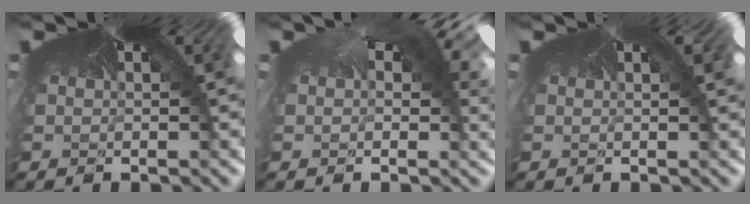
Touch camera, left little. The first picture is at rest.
{"total": 1.2, "force": [0.6, 0.9, -0.6], "torque": [-0.030, 0.015, 0.007]}
{"total": 1.0, "force": [-0.1, -0.6, -0.8], "torque": [0.007, 0.004, -0.006]}